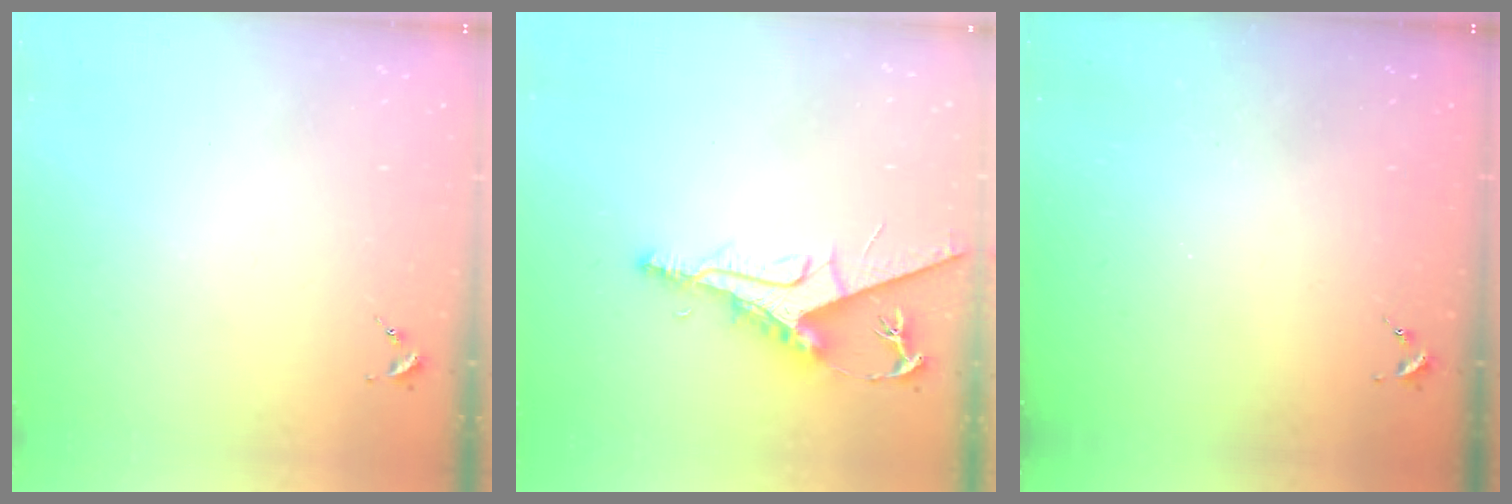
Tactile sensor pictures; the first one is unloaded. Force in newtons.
{"total": 10.5, "press": 10.4, "slide": 1.1}
{"total": 0.0}